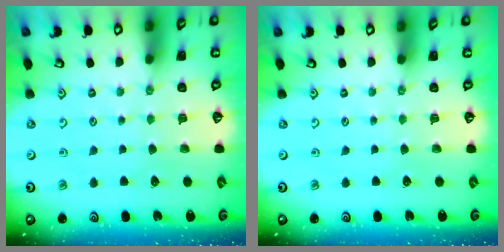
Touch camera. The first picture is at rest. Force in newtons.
{"total": 0.0}